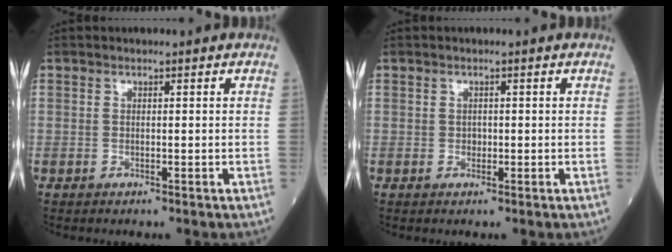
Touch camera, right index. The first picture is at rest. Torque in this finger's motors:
{"motor_torque": [0.19, -0.10, 0.03, 0.01]}